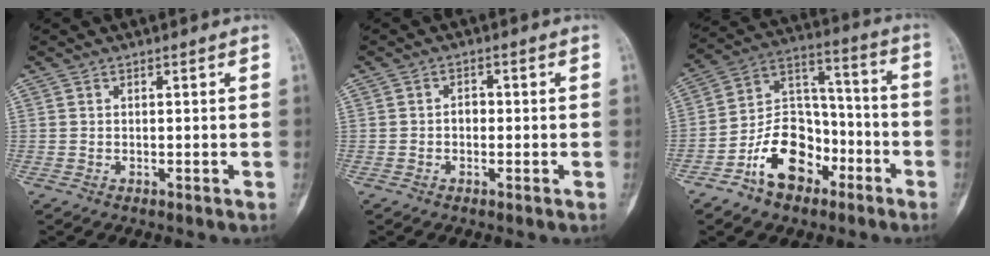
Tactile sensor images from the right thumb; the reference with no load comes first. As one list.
[{"total": 1.7, "force": [-0.3, 1.3, 1.1], "torque": [-0.004, 0.008, -0.010]}, {"total": 14.7, "force": [-7.5, 9.9, 8.0], "torque": [-0.099, 0.078, -0.135]}]